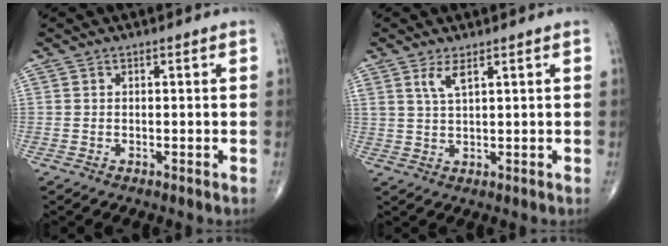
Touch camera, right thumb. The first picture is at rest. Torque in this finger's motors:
{"motor_torque": [0.09, 0.14, 0.44, 0.33, 0.07]}